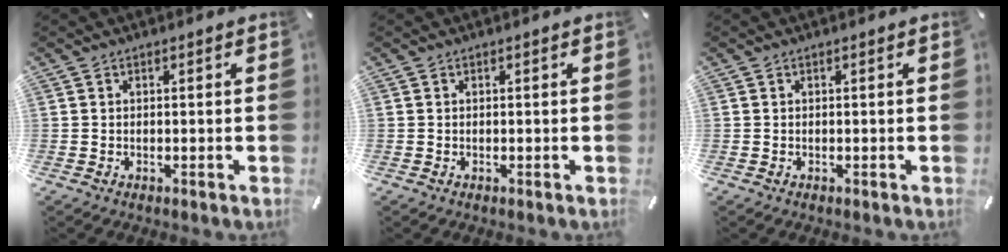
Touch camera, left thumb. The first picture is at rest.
{"total": 0.0}
{"total": 0.0}